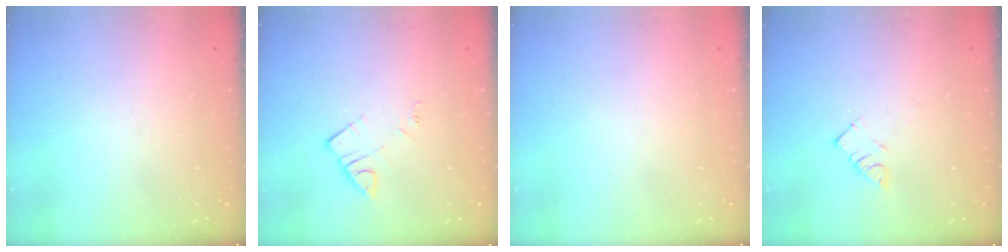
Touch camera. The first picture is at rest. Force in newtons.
{"total": 4.0, "press": 4.0, "slide": 0.3}
{"total": 1.5, "press": 1.5, "slide": 0.1}
{"total": 4.6, "press": 4.6, "slide": 0.1}